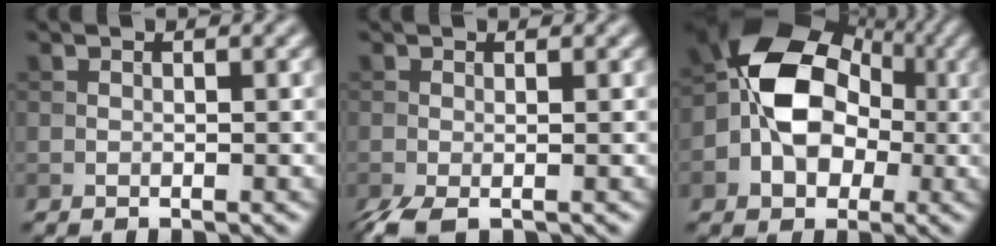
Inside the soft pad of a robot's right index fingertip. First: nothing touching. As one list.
[{"total": 2.4, "force": [-1.3, 0.5, 2.0], "torque": [-0.045, -0.009, -0.031]}, {"total": 9.3, "force": [-0.8, 7.0, 6.1], "torque": [-0.078, 0.012, -0.037]}]